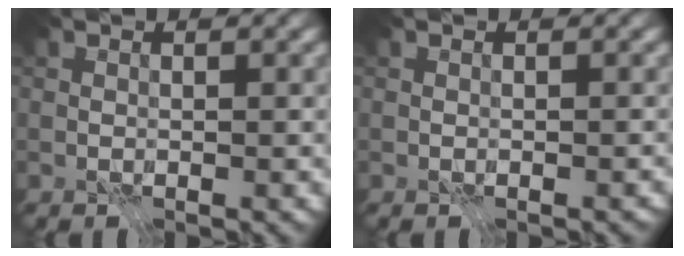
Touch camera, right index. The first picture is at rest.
{"total": 0.0}